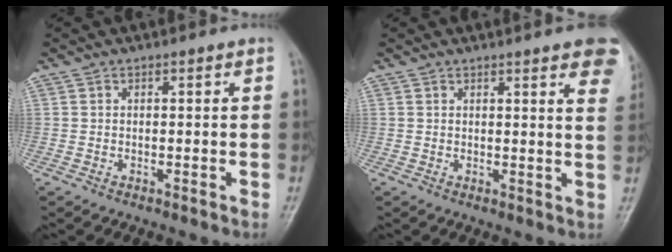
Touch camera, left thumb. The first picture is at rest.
{"total": 10.5, "force": [6.6, 2.3, 7.9], "torque": [-0.072, -0.019, 0.064]}